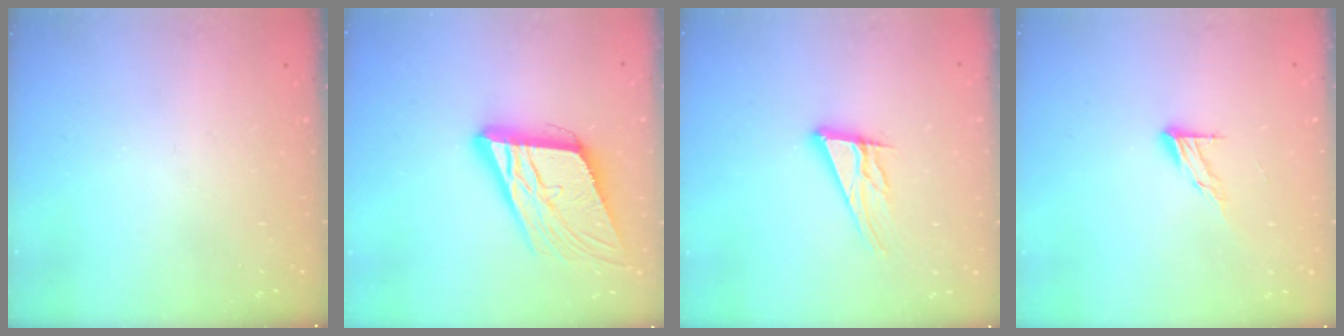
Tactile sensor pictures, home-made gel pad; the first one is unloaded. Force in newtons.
{"total": 17.9, "press": 17.6, "slide": 3.3}
{"total": 13.0, "press": 12.7, "slide": 2.8}
{"total": 7.3, "press": 7.3, "slide": 0.4}